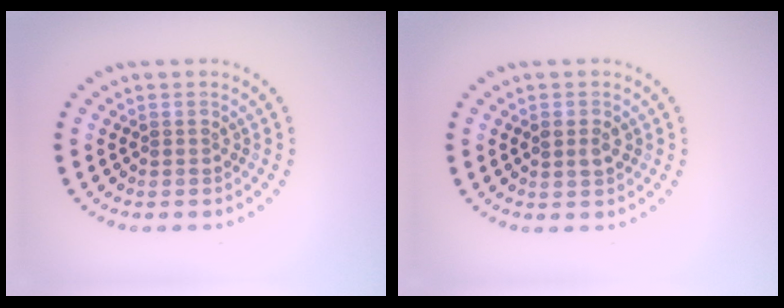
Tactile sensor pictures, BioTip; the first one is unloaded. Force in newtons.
{"total": 1.4, "press": 1.4, "slide": 0.1}